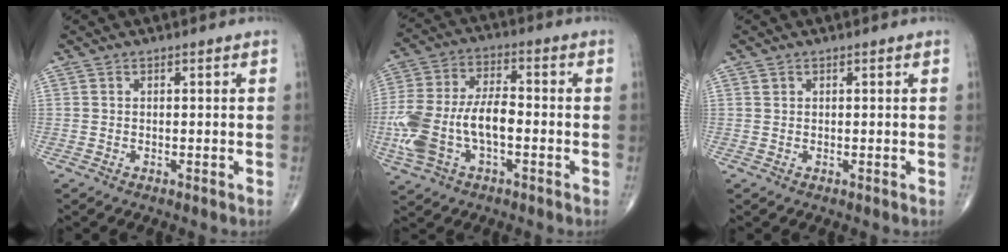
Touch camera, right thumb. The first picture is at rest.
{"total": 15.7, "force": [-3.4, 8.3, 12.9], "torque": [-0.285, 0.026, -0.060]}
{"total": 0.7, "force": [0.3, 0.6, 0.2], "torque": [-0.001, 0.000, 0.006]}